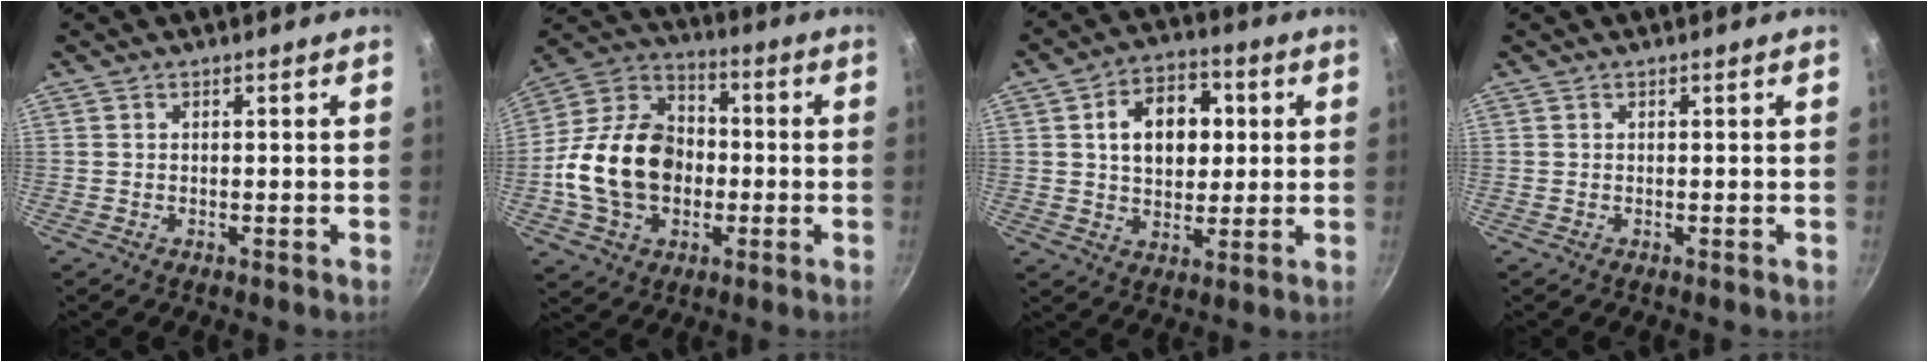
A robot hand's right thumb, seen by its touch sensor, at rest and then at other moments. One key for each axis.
{"total": 19.4, "fx": -2.4, "fy": 14.4, "fz": 12.7, "tx": -0.200, "ty": 0.039, "tz": -0.051}
{"total": 13.0, "fx": 2.5, "fy": 9.1, "fz": 9.0, "tx": -0.101, "ty": 0.008, "tz": 0.033}
{"total": 0.0}